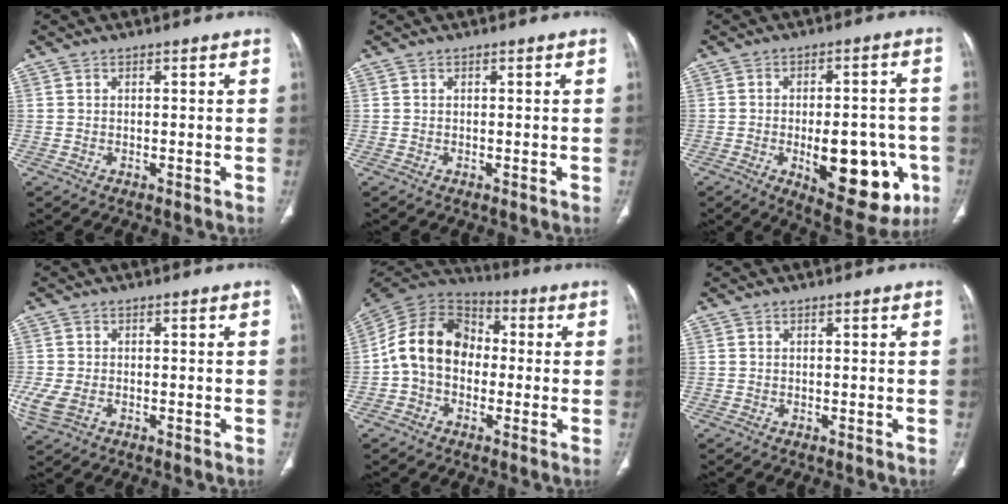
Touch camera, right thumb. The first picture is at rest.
{"total": 0.0}
{"total": 18.0, "force": [-5.4, 8.3, 15.0], "torque": [-0.168, 0.013, -0.056]}
{"total": 5.1, "force": [-1.4, 3.3, 3.6], "torque": [-0.096, -0.002, -0.023]}
{"total": 14.2, "force": [-1.0, 10.9, 9.0], "torque": [-0.146, 0.039, -0.033]}
{"total": 0.0}